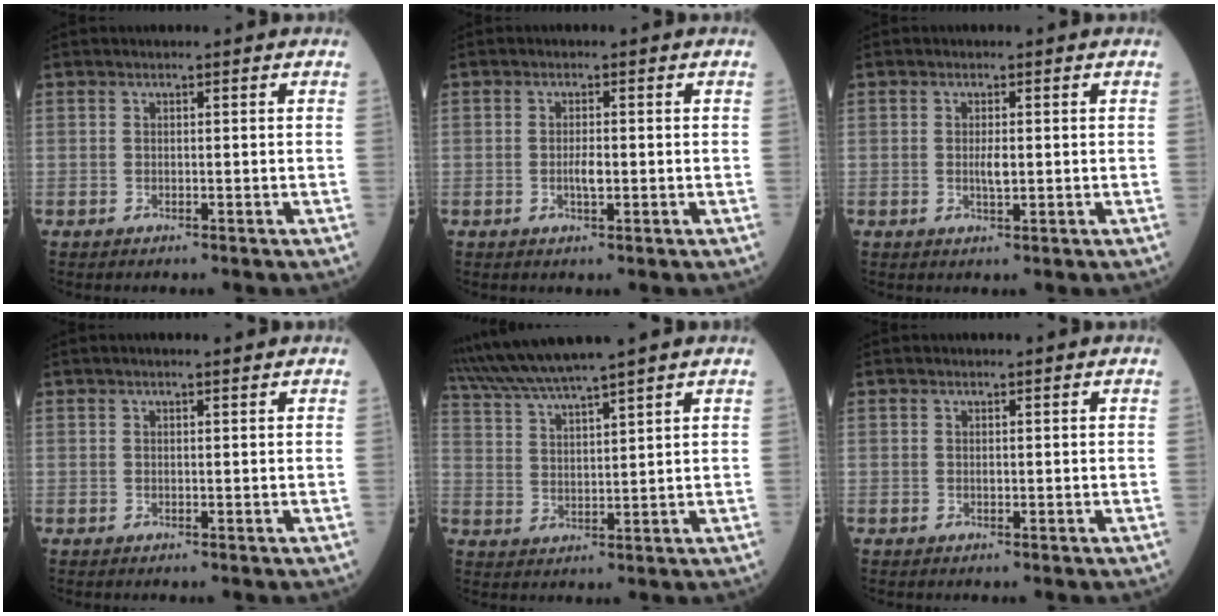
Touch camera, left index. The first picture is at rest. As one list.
[{"total": 2.0, "force": [-0.3, 0.5, 1.9], "torque": [-0.037, 0.001, -0.006]}, {"total": 2.0, "force": [0.0, 0.5, 1.9], "torque": [-0.039, -0.001, 0.001]}, {"total": 1.2, "force": [1.0, 0.0, 0.7], "torque": [-0.013, 0.007, 0.016]}, {"total": 9.7, "force": [8.6, -1.6, 4.4], "torque": [-0.084, 0.017, 0.161]}, {"total": 0.0}]